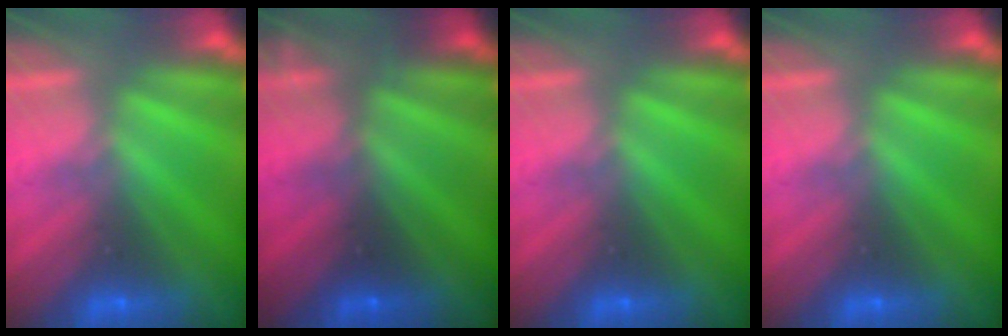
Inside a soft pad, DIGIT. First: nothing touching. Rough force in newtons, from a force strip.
{"total": 2.4}
{"total": 0.0}
{"total": 0.0}